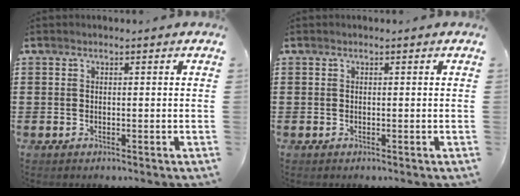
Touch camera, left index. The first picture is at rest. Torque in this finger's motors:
{"motor_torque": [-0.03, 0.02, 0.00, -0.01]}